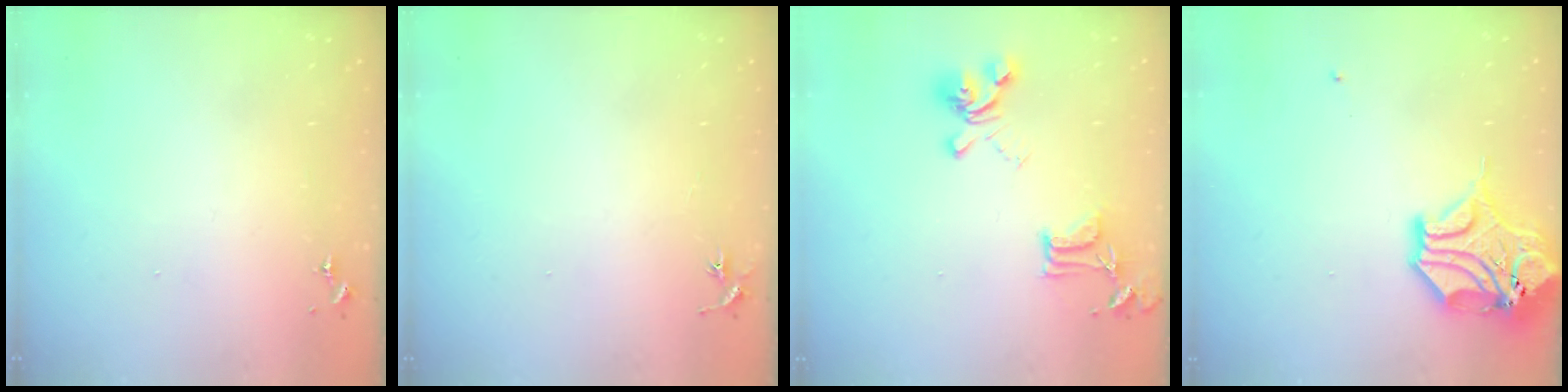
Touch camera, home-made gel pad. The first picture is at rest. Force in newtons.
{"total": 2.9, "press": 2.9, "slide": 0.3}
{"total": 15.9, "press": 15.9, "slide": 1.0}
{"total": 14.3, "press": 14.1, "slide": 2.1}